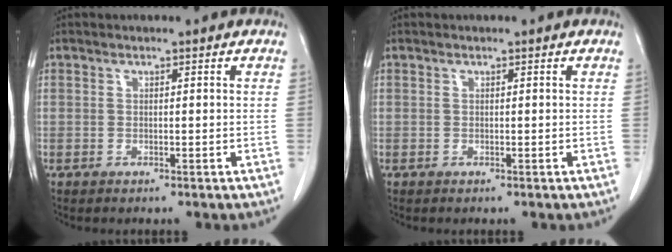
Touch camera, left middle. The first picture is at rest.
{"total": 0.0}